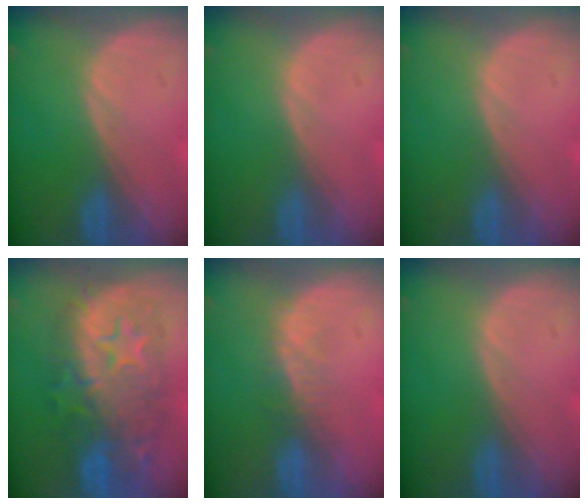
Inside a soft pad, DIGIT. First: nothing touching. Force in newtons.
{"total": 0.0}
{"total": 0.0}
{"total": 11.2, "press": 11.1, "slide": 0.8}
{"total": 2.8, "press": 2.3, "slide": 1.7}
{"total": 0.0}